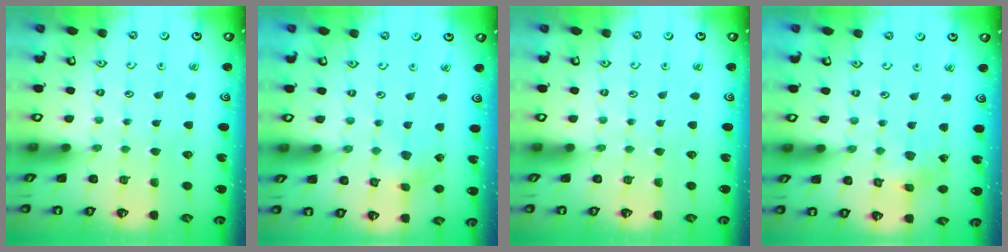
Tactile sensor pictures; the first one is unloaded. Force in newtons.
{"total": 2.8, "press": 2.8, "slide": 0.3}
{"total": 0.0}
{"total": 2.9, "press": 2.9, "slide": 0.2}